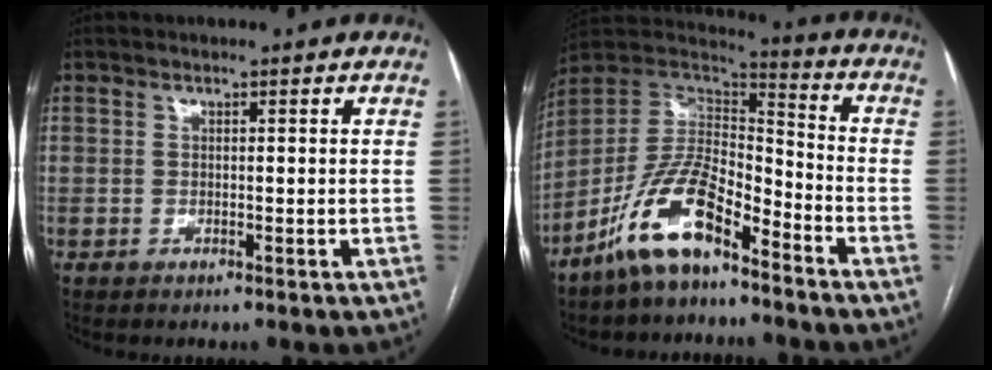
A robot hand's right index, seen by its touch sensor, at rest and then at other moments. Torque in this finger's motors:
{"motor_torque": [1.14, -1.00, 1.05, 0.21]}